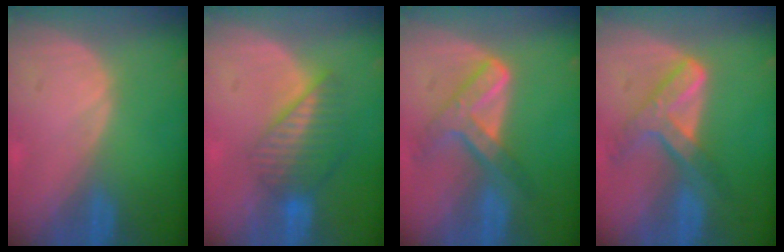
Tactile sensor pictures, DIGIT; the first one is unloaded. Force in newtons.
{"total": 6.8, "press": 6.0, "slide": 3.2}
{"total": 7.2, "press": 6.2, "slide": 3.8}
{"total": 7.4, "press": 6.2, "slide": 4.0}